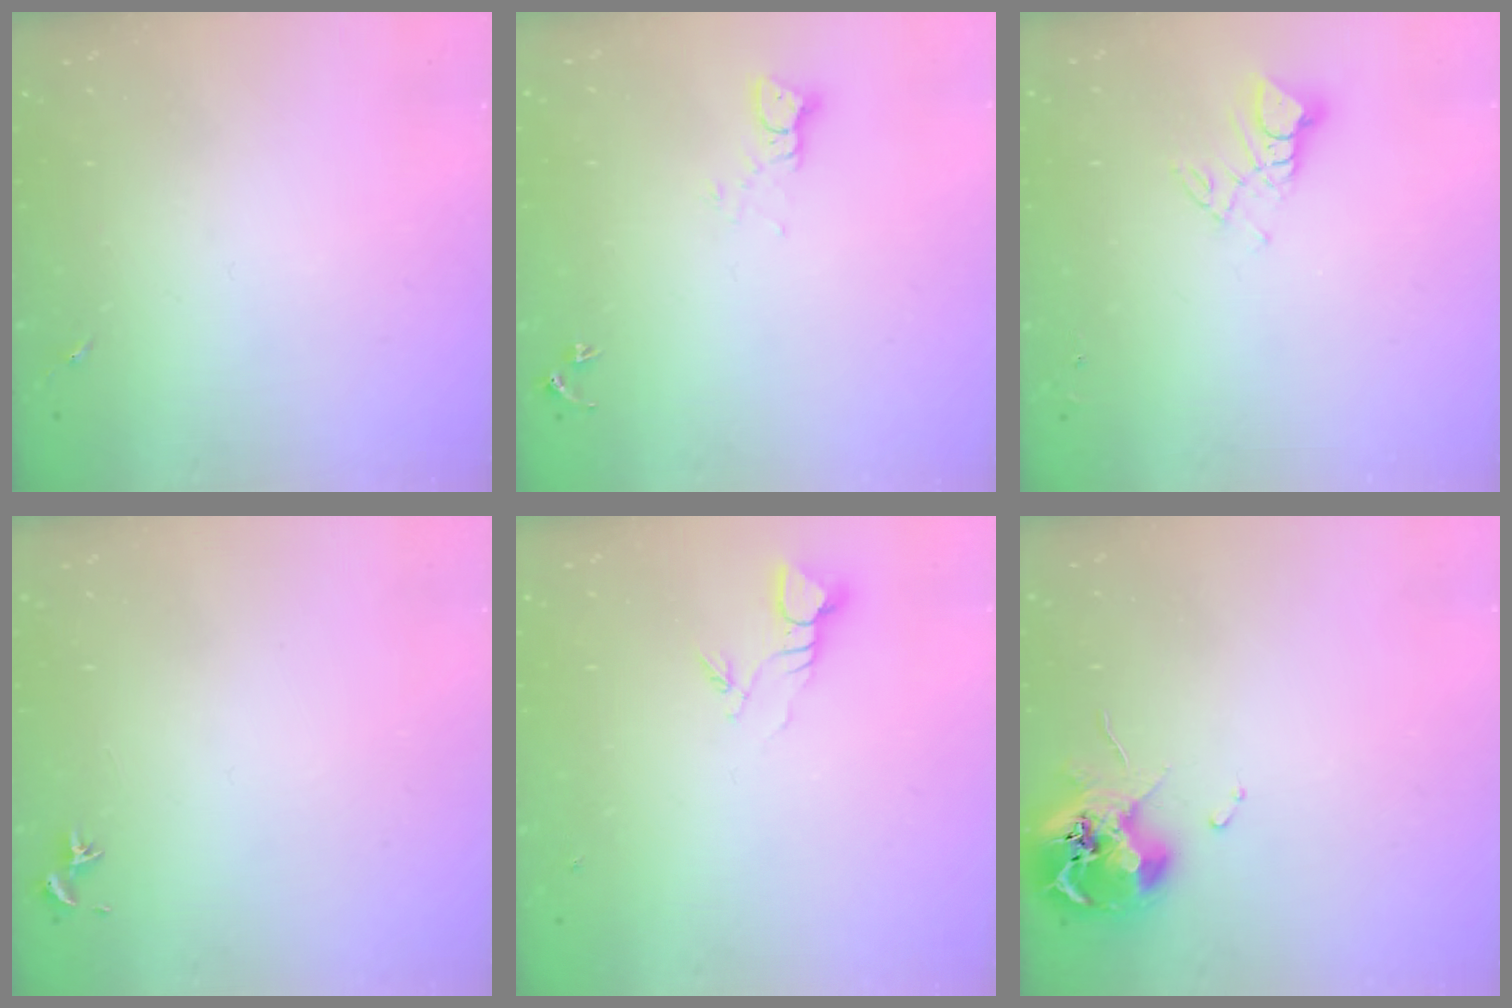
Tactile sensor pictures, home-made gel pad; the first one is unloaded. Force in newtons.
{"total": 3.7, "press": 3.7, "slide": 0.3}
{"total": 6.2, "press": 6.1, "slide": 0.4}
{"total": 0.8, "press": 0.7, "slide": 0.3}
{"total": 3.8, "press": 3.8, "slide": 0.3}
{"total": 12.3, "press": 12.2, "slide": 1.6}